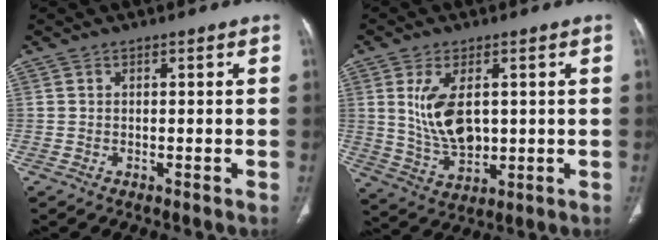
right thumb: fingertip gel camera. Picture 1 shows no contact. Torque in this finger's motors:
{"motor_torque": [-0.35, 0.79, 0.67, 0.91, 0.13]}